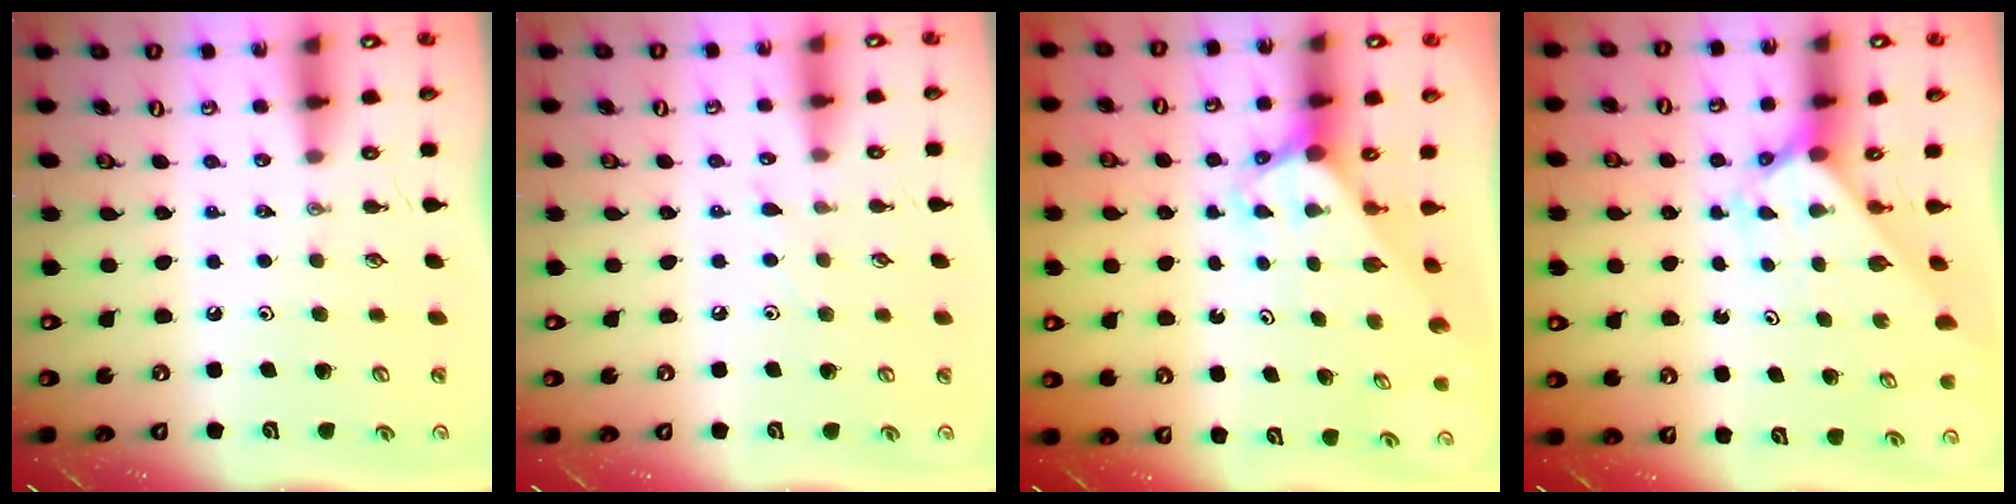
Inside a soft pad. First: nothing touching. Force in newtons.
{"total": 3.9, "press": 3.8, "slide": 0.5}
{"total": 3.0, "press": 3.0, "slide": 0.2}
{"total": 1.9, "press": 1.9, "slide": 0.1}